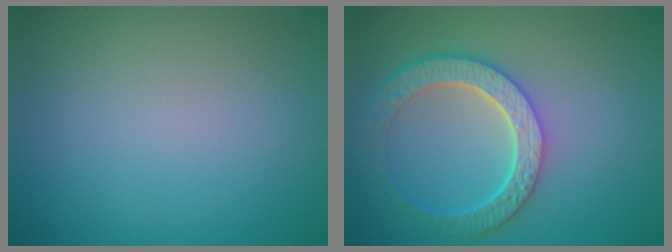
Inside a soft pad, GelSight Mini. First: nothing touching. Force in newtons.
{"total": 5.8, "press": 4.4, "slide": 3.7}